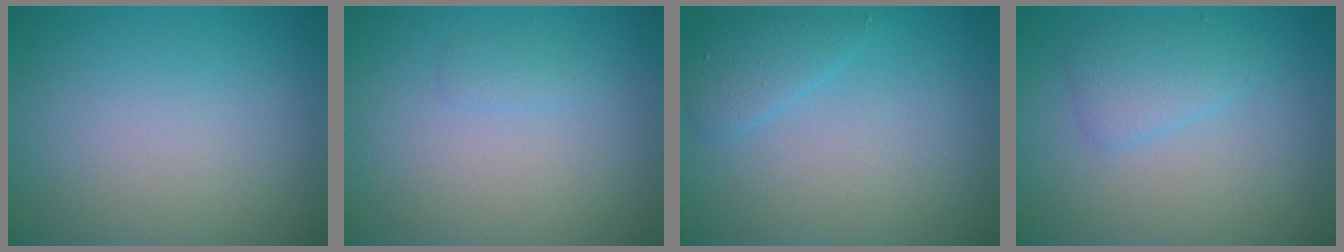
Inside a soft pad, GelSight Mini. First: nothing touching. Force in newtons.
{"total": 0.7, "press": 0.7, "slide": 0.0}
{"total": 2.0, "press": 2.0, "slide": 0.1}
{"total": 2.1, "press": 2.1, "slide": 0.1}